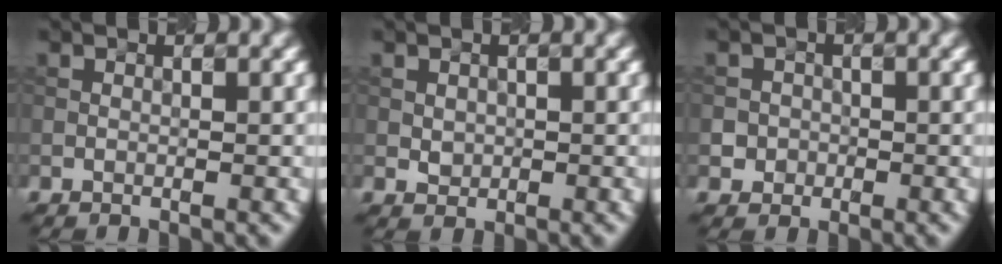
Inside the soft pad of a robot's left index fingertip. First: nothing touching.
{"total": 1.0, "force": [0.1, 0.9, 0.5], "torque": [-0.011, 0.000, 0.005]}
{"total": 2.2, "force": [-0.7, 2.1, 0.2], "torque": [0.016, 0.009, -0.021]}